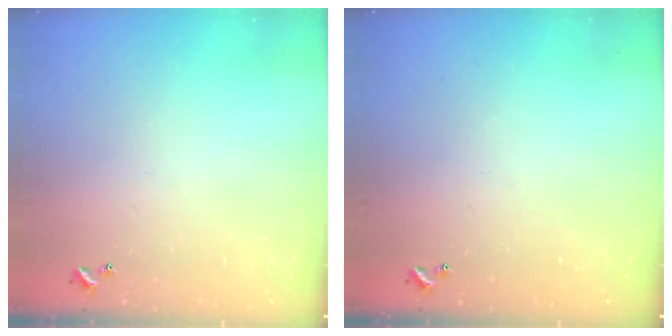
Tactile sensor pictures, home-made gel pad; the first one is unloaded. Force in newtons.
{"total": 0.0}